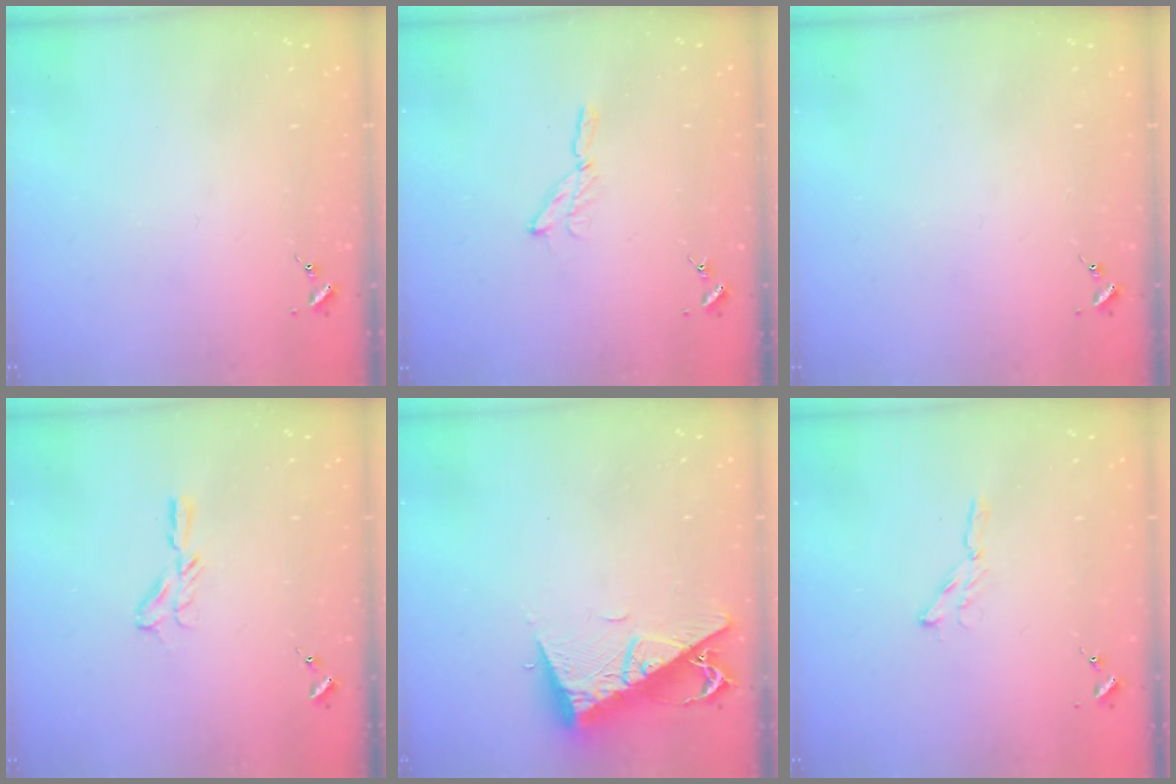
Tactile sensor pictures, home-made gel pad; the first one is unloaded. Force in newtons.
{"total": 3.9, "press": 3.9, "slide": 0.4}
{"total": 0.0}
{"total": 5.6, "press": 5.5, "slide": 0.6}
{"total": 13.5, "press": 13.5, "slide": 1.1}
{"total": 2.9, "press": 2.9, "slide": 0.3}